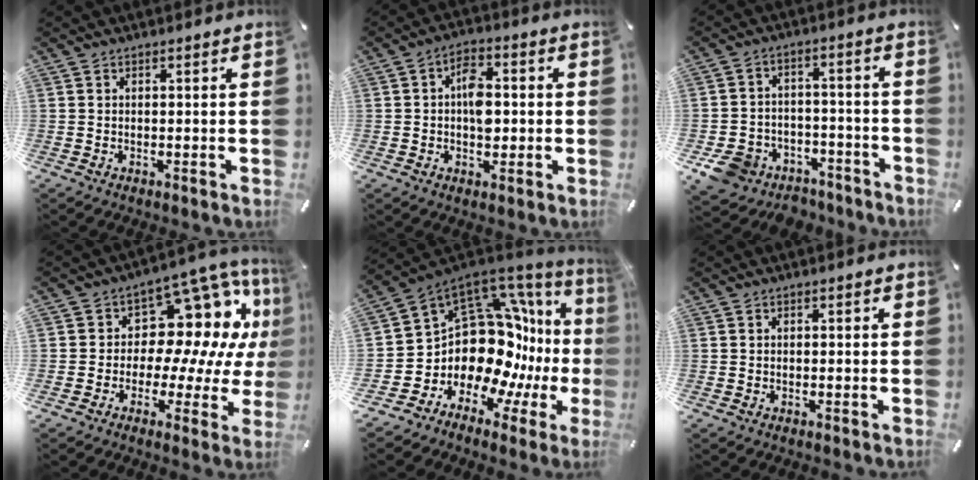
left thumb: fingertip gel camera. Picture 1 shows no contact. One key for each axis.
{"total": 7.0, "fx": -0.2, "fy": 4.5, "fz": 5.4, "tx": -0.067, "ty": 0.003, "tz": -0.007}
{"total": 9.4, "fx": -5.8, "fy": 6.9, "fz": 2.7, "tx": -0.056, "ty": 0.041, "tz": -0.102}
{"total": 14.5, "fx": 5.8, "fy": 9.8, "fz": 8.9, "tx": -0.118, "ty": -0.059, "tz": 0.102}
{"total": 17.2, "fx": 0.4, "fy": 13.0, "fz": 11.2, "tx": -0.173, "ty": -0.090, "tz": 0.044}
{"total": 0.0}